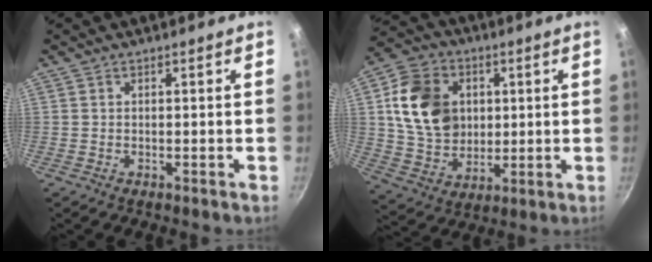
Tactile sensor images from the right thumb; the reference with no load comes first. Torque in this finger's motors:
{"motor_torque": [-0.78, 1.31, 0.68, -0.35, 0.07]}